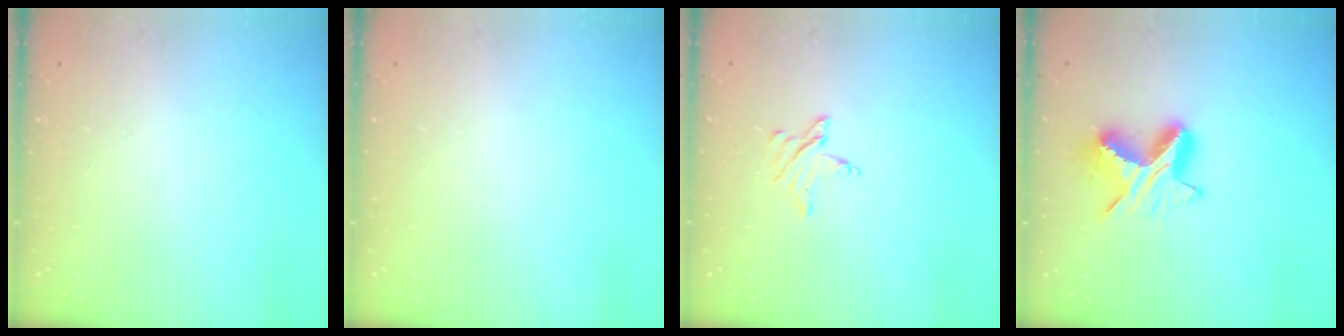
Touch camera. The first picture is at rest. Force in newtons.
{"total": 0.0}
{"total": 3.7, "press": 3.7, "slide": 0.3}
{"total": 9.3, "press": 9.3, "slide": 0.7}